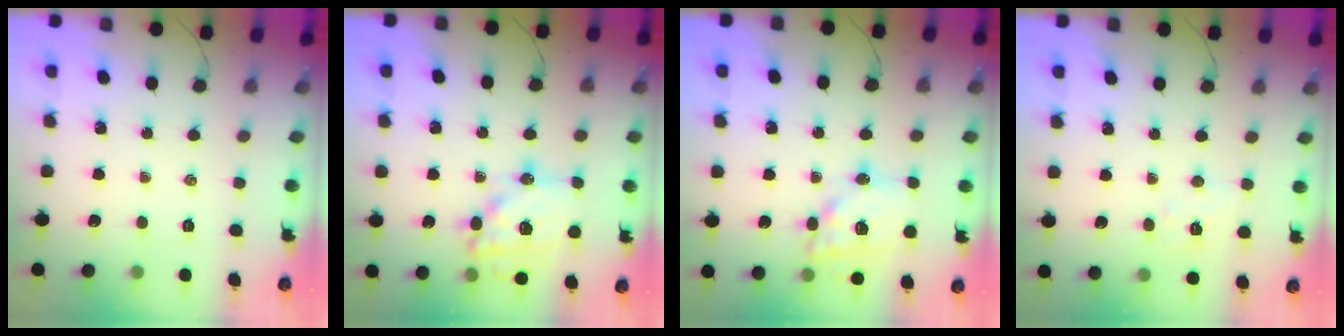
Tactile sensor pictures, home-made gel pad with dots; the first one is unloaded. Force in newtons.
{"total": 15.5, "press": 15.2, "slide": 2.9}
{"total": 14.8, "press": 14.5, "slide": 2.9}
{"total": 5.6, "press": 5.6, "slide": 0.7}